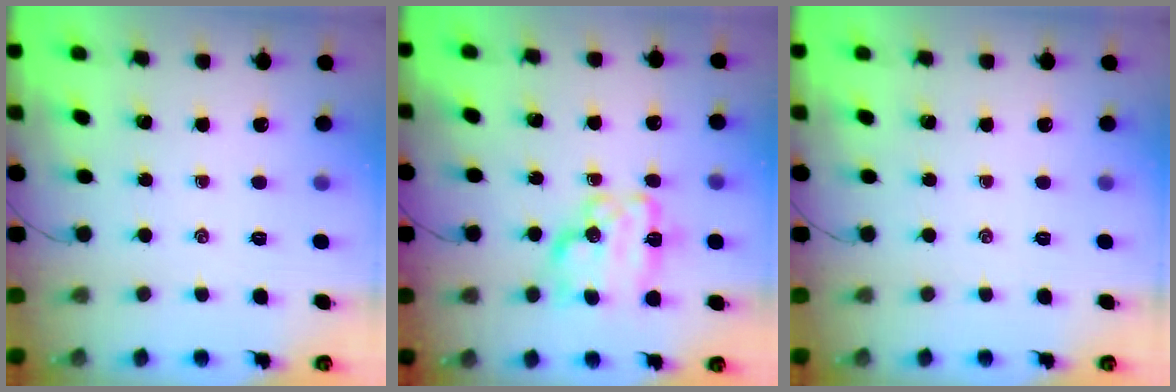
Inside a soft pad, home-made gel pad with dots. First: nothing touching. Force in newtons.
{"total": 14.2, "press": 14.2, "slide": 0.4}
{"total": 0.0}